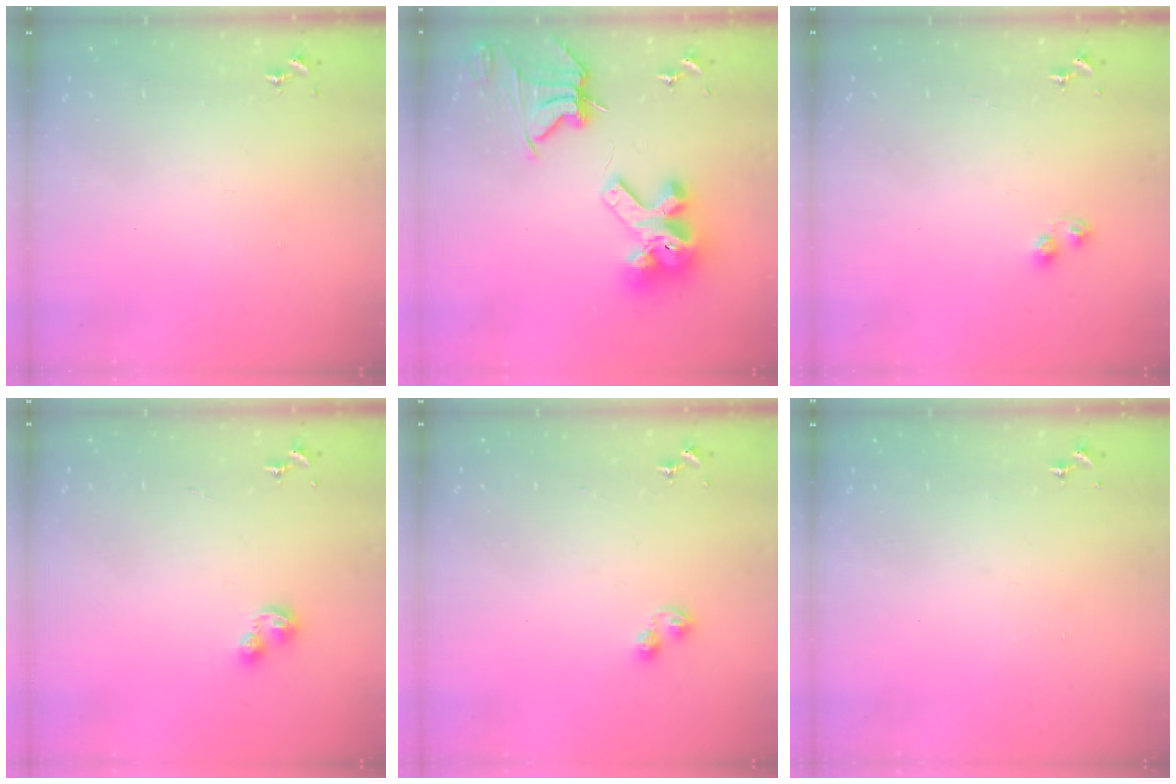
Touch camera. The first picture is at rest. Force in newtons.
{"total": 15.3, "press": 15.2, "slide": 0.8}
{"total": 3.1, "press": 3.0, "slide": 1.0}
{"total": 3.7, "press": 3.7, "slide": 0.6}
{"total": 4.1, "press": 4.1, "slide": 0.5}
{"total": 0.0}